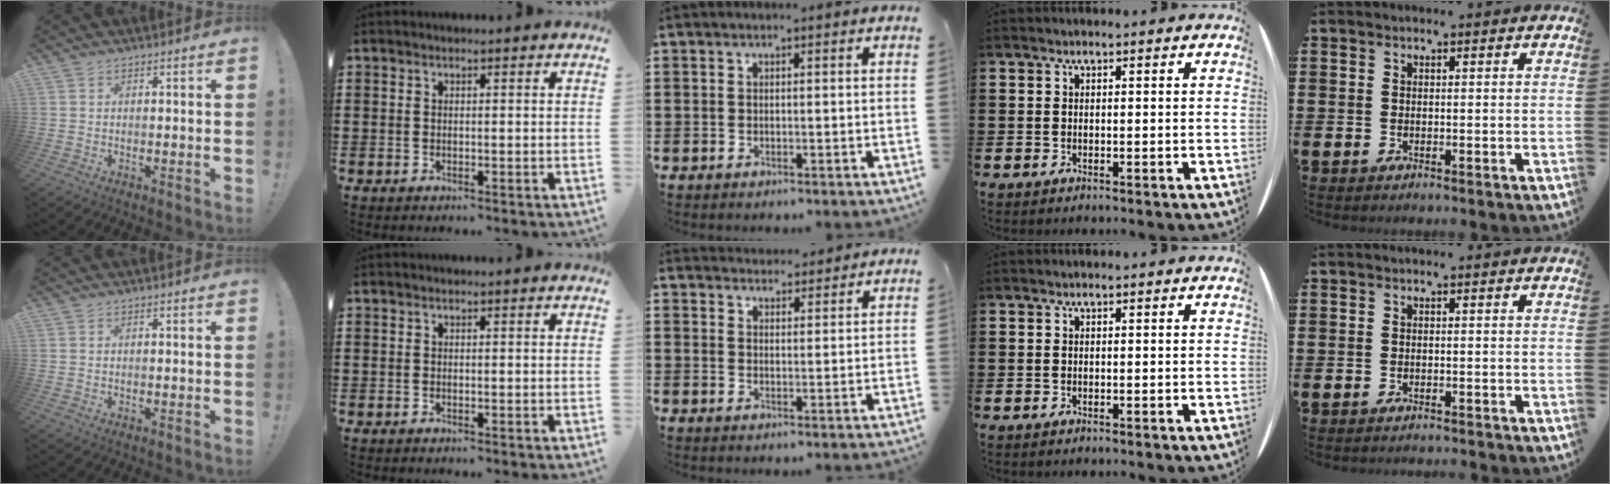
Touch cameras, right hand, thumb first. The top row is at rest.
{"middle": {"total": 3.3, "force": [3.3, 0.5, -0.3], "torque": [0.006, -0.014, 0.061]}, "little": {"total": 0.5, "force": [-0.5, -0.1, 0.0], "torque": [-0.001, -0.002, -0.011]}}